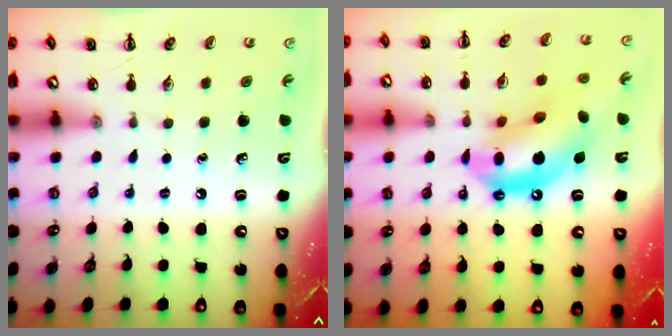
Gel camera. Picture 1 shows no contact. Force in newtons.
{"total": 16.5, "press": 15.9, "slide": 4.3}